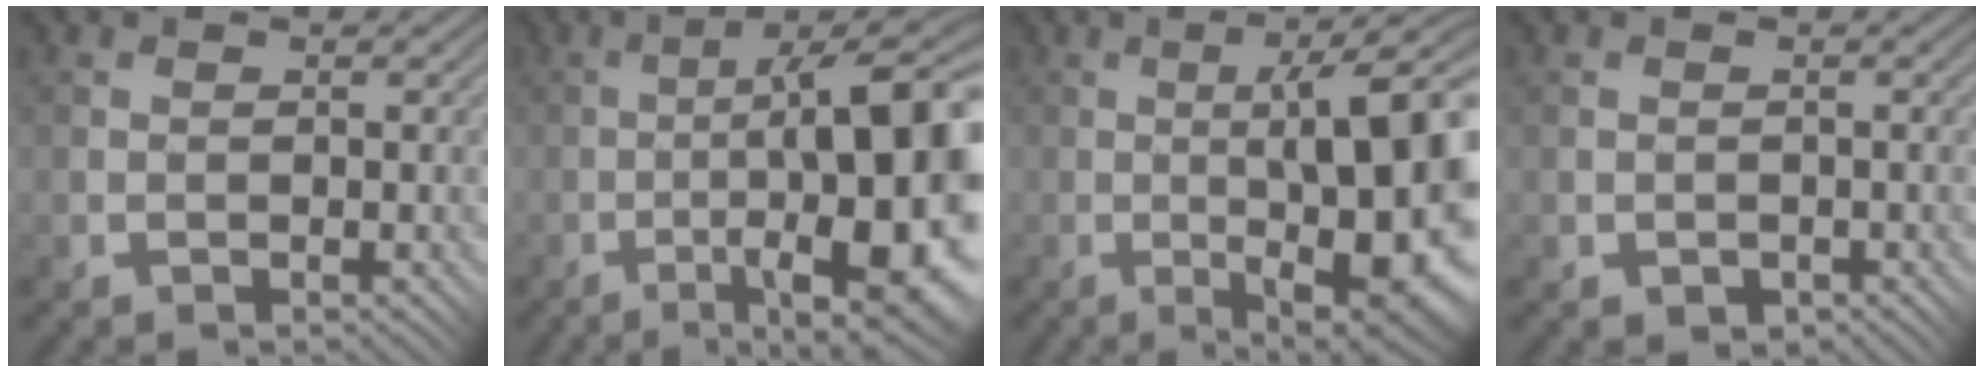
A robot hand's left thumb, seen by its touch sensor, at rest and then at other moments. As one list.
[{"total": 17.5, "force": [-3.6, 4.4, 16.5], "torque": [-0.191, 0.010, -0.051]}, {"total": 15.6, "force": [-0.9, 3.6, 15.2], "torque": [-0.190, 0.004, -0.018]}, {"total": 1.1, "force": [-0.6, 0.8, 0.4], "torque": [-0.010, -0.004, -0.009]}]